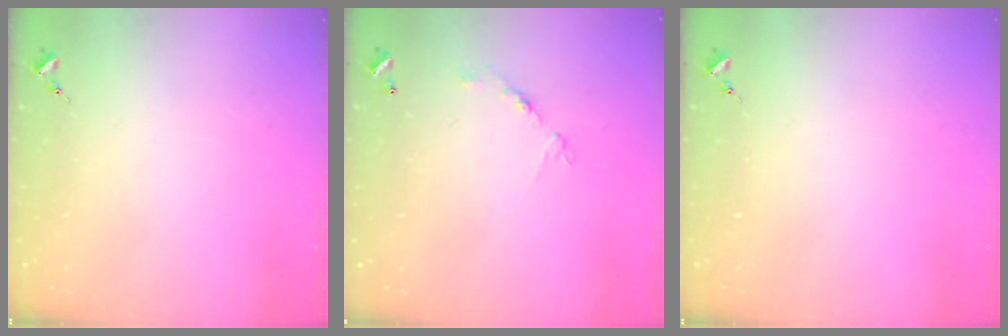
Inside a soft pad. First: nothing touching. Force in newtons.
{"total": 7.7, "press": 7.7, "slide": 0.4}
{"total": 0.0}